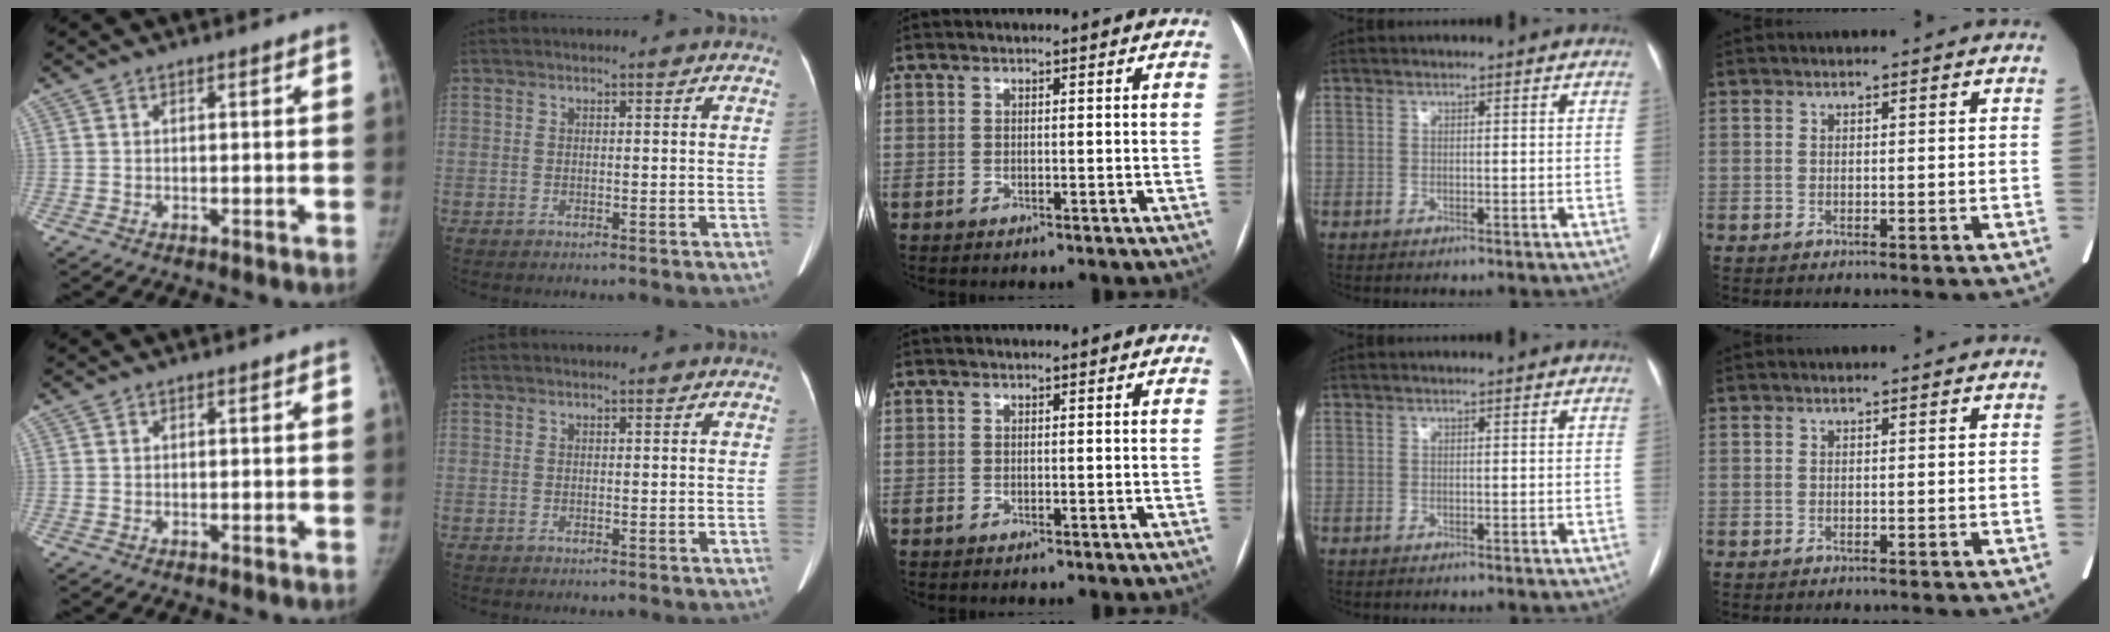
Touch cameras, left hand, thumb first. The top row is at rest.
{}